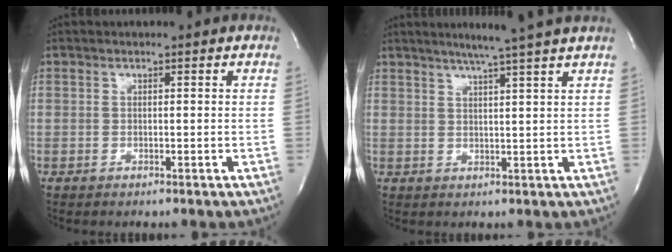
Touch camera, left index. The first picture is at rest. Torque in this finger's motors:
{"motor_torque": [0.23, -0.41, 0.10, 0.05]}